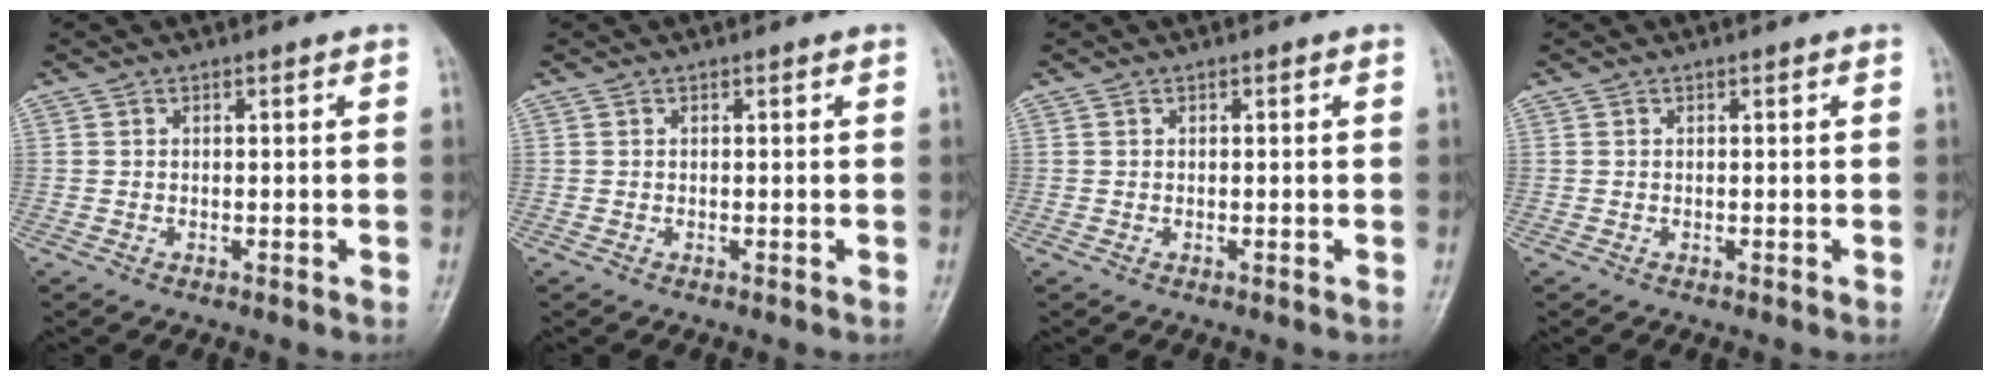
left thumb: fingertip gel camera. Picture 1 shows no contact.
{"total": 0.0}
{"total": 0.0}
{"total": 0.0}